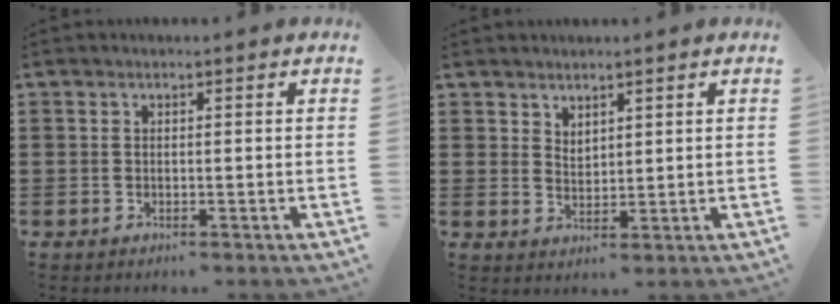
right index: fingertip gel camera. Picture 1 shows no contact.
{"total": 2.3, "force": [2.1, 0.9, 0.0], "torque": [-0.003, 0.003, 0.042]}